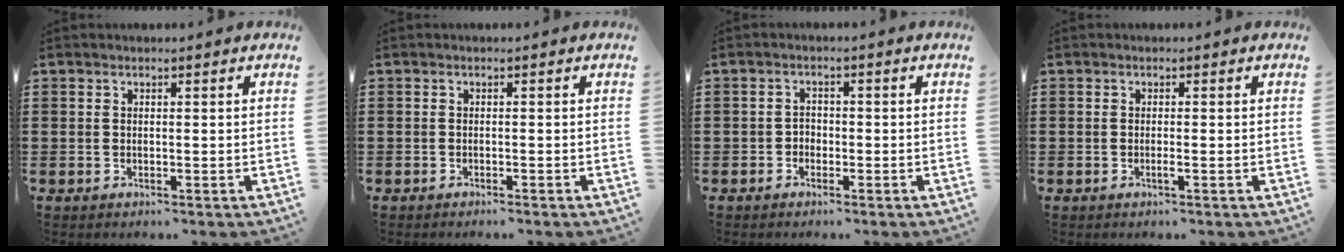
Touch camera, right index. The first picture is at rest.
{"total": 0.6, "force": [-0.6, 0.0, 0.2], "torque": [-0.005, -0.003, -0.012]}
{"total": 1.4, "force": [-0.8, 1.0, 0.4], "torque": [-0.012, 0.002, -0.019]}
{"total": 0.8, "force": [-0.4, 0.0, 0.7], "torque": [-0.013, -0.003, -0.007]}